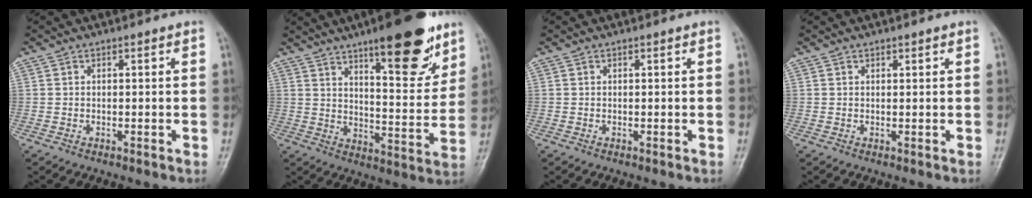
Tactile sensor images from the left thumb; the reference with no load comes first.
{"total": 18.2, "force": [11.4, 5.3, 13.2], "torque": [-0.149, -0.065, 0.173]}
{"total": 0.0}
{"total": 0.8, "force": [0.6, 0.3, 0.5], "torque": [-0.007, -0.002, 0.009]}